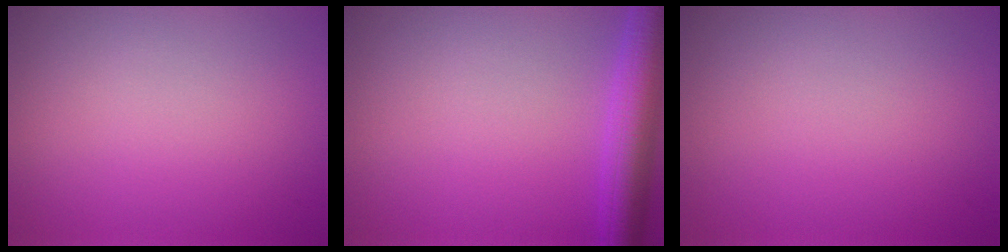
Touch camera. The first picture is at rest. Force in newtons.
{"total": 5.0, "press": 5.0, "slide": 0.2}
{"total": 0.0}